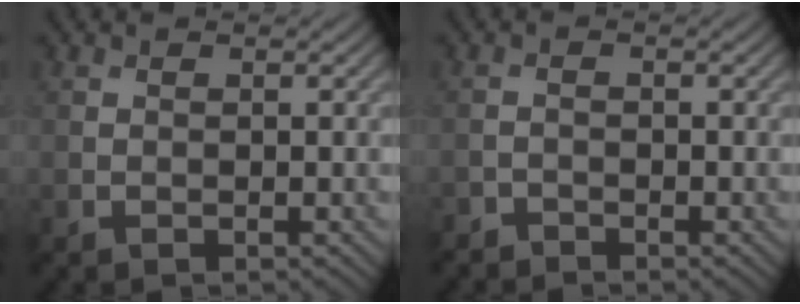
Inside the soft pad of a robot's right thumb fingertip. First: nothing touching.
{"total": 1.5, "force": [-1.5, 0.4, 0.1], "torque": [0.000, -0.002, -0.033]}